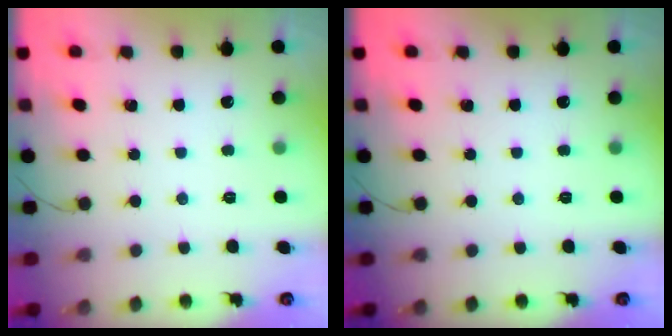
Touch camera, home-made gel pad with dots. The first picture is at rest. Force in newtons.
{"total": 0.0}